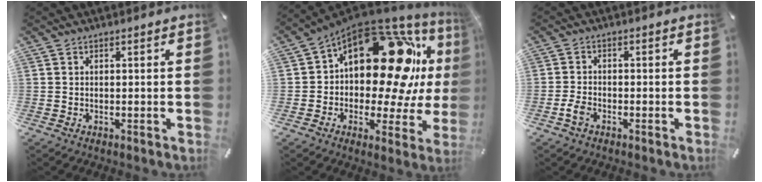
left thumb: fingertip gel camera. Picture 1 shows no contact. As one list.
[{"total": 23.4, "force": [5.2, 13.6, 18.4], "torque": [-0.259, -0.046, 0.093]}, {"total": 3.1, "force": [-1.7, 1.8, 1.8], "torque": [-0.043, 0.003, -0.035]}]